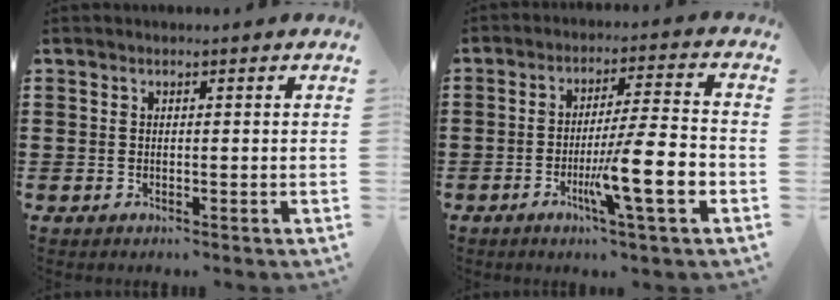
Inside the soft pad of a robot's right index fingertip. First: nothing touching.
{"total": 11.1, "force": [-3.9, 1.0, 10.4], "torque": [-0.174, -0.010, -0.069]}